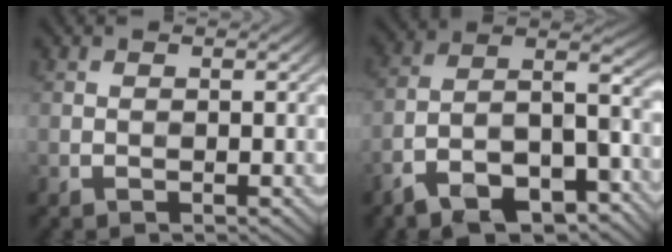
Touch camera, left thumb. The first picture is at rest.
{"total": 15.1, "force": [-9.2, 6.0, 10.3], "torque": [-0.184, -0.021, -0.157]}